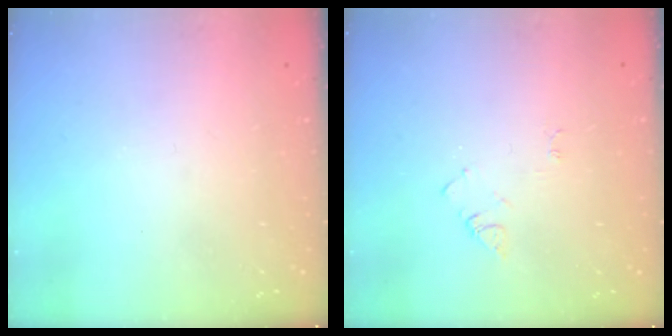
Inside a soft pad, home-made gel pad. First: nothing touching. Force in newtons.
{"total": 4.2, "press": 4.2, "slide": 0.6}